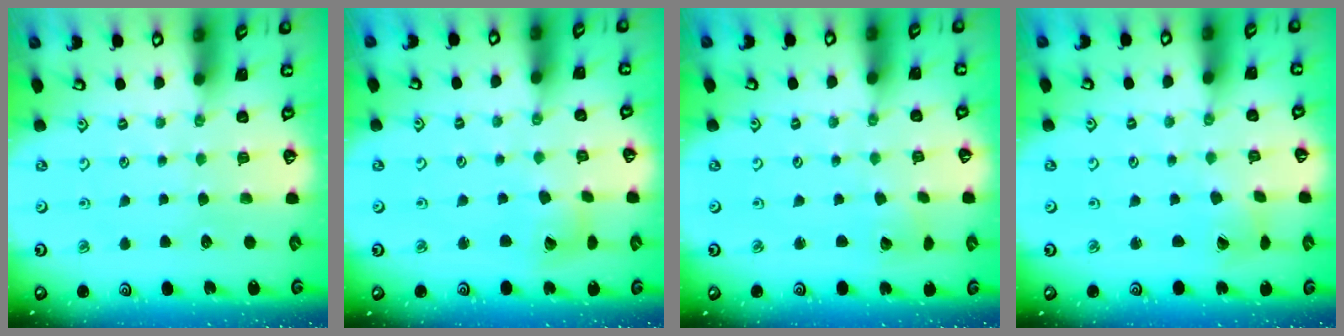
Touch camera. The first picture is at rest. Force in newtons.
{"total": 6.6, "press": 6.6, "slide": 0.8}
{"total": 2.4, "press": 2.4, "slide": 0.1}
{"total": 1.5, "press": 1.5, "slide": 0.2}